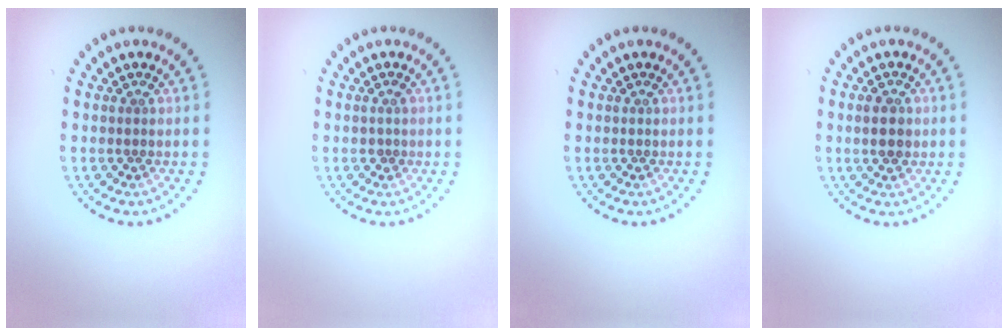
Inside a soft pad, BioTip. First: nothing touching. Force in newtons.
{"total": 0.7, "press": 0.7, "slide": 0.2}
{"total": 0.0}
{"total": 2.0, "press": 1.9, "slide": 0.2}